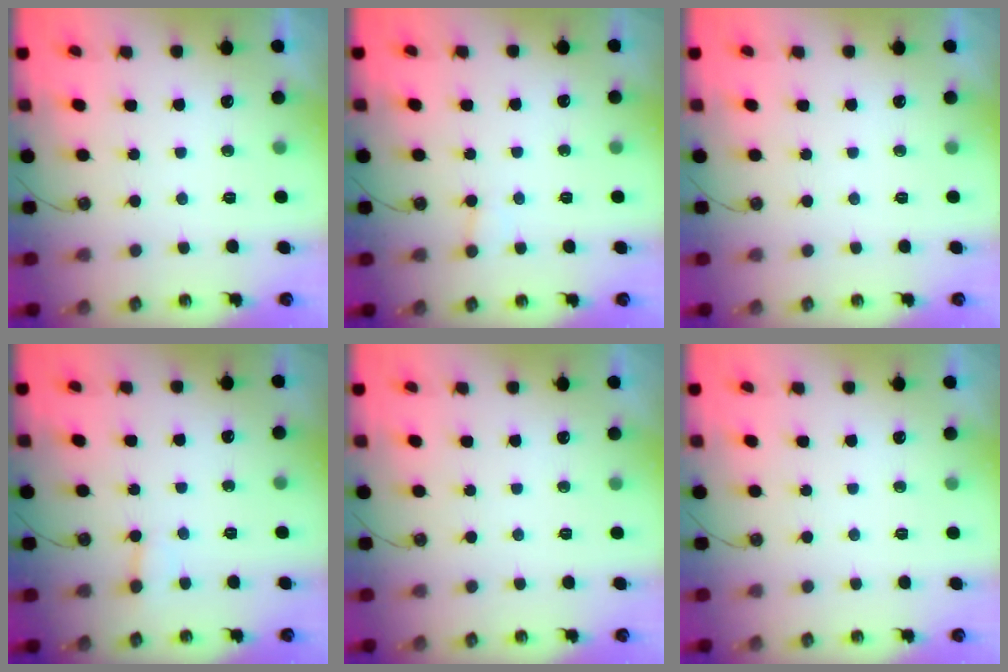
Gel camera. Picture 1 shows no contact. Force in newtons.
{"total": 5.4, "press": 5.4, "slide": 0.5}
{"total": 0.0}
{"total": 2.7, "press": 2.7, "slide": 0.5}
{"total": 0.0}
{"total": 0.0}